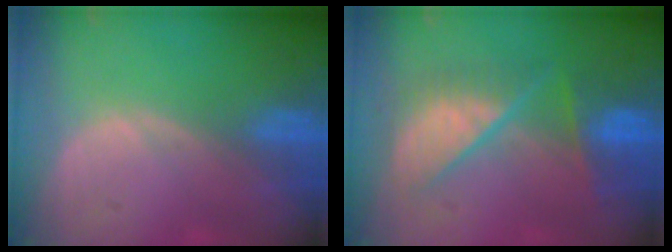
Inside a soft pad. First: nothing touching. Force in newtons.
{"total": 8.2, "press": 8.2, "slide": 0.6}